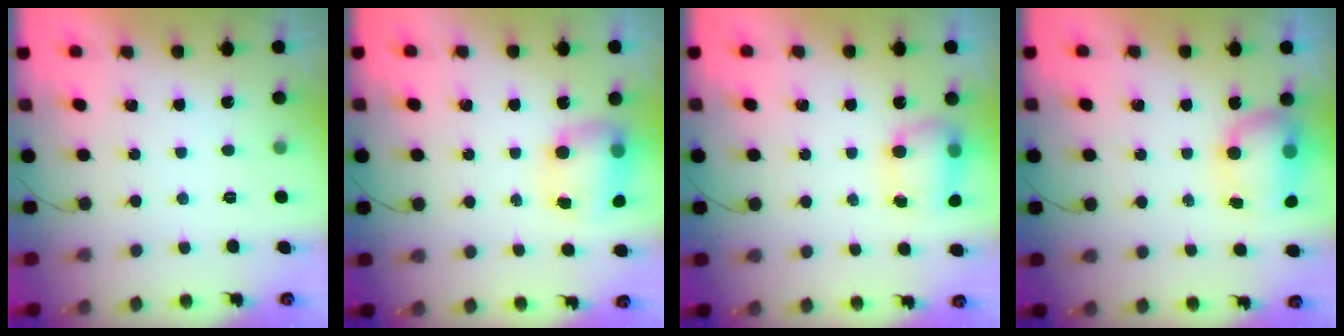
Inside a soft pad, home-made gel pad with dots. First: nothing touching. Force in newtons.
{"total": 9.7, "press": 9.6, "slide": 1.7}
{"total": 7.7, "press": 7.7, "slide": 0.9}
{"total": 10.5, "press": 8.7, "slide": 6.0}